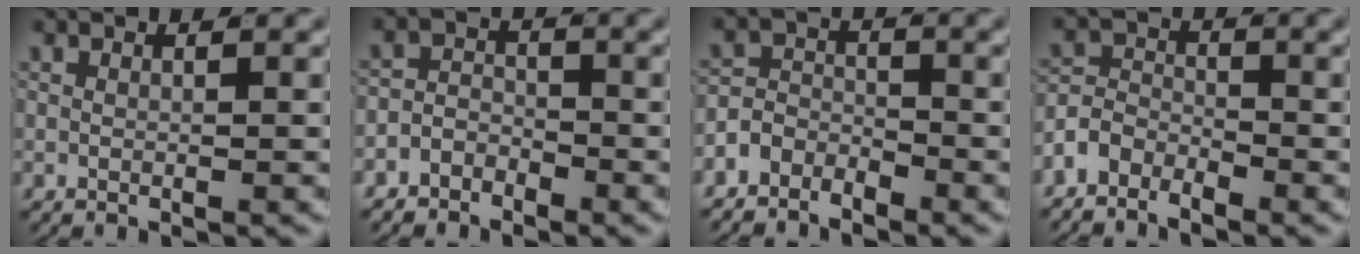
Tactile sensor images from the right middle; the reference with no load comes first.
{"total": 3.2, "force": [-2.5, 1.9, 0.4], "torque": [0.005, -0.006, -0.050]}
{"total": 3.8, "force": [-2.8, 2.4, 0.8], "torque": [-0.002, -0.005, -0.058]}
{"total": 4.4, "force": [-3.0, 3.0, 1.2], "torque": [-0.020, -0.014, -0.057]}